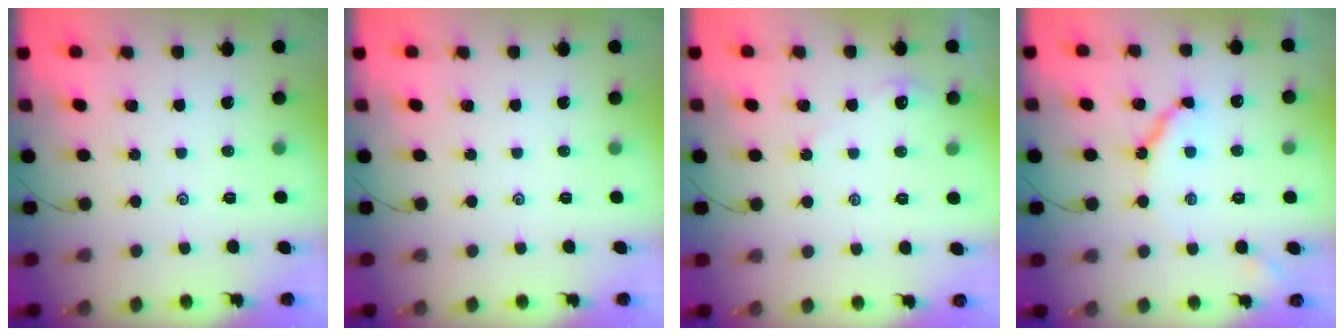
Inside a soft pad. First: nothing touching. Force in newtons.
{"total": 0.0}
{"total": 2.6, "press": 2.5, "slide": 0.5}
{"total": 9.0, "press": 8.9, "slide": 1.0}